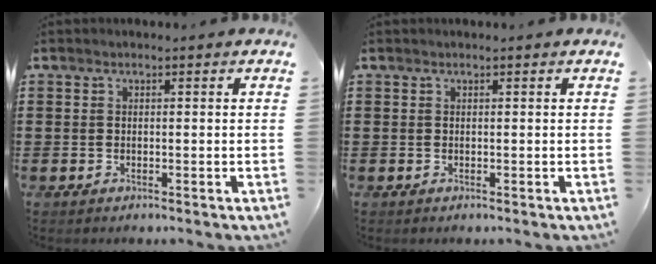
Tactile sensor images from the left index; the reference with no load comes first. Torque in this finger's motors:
{"motor_torque": [0.06, 0.01, 0.05, -0.01]}